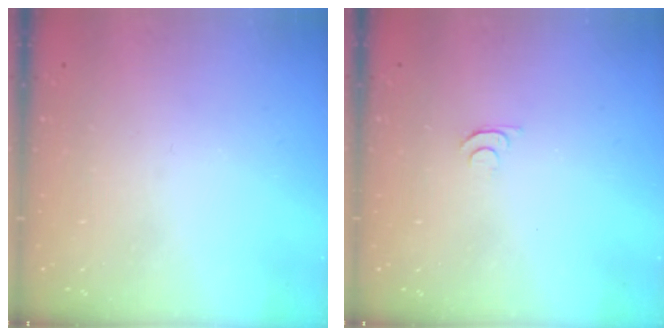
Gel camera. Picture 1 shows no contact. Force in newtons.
{"total": 4.4, "press": 4.3, "slide": 0.6}